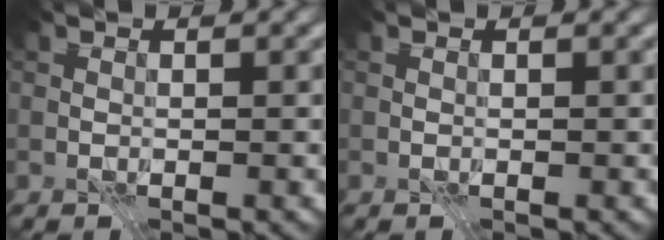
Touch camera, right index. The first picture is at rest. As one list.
[{"total": 0.0}]